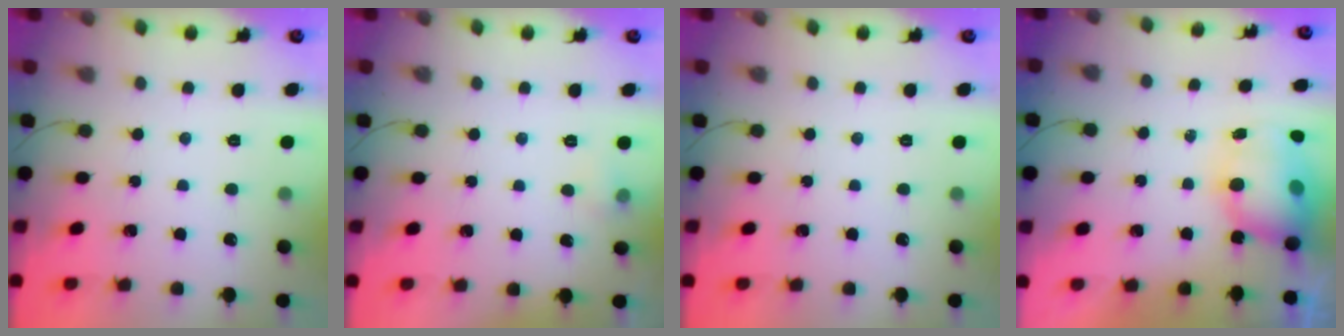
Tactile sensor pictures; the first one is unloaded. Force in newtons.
{"total": 4.3, "press": 4.0, "slide": 1.6}
{"total": 0.0}
{"total": 9.8, "press": 9.5, "slide": 2.2}